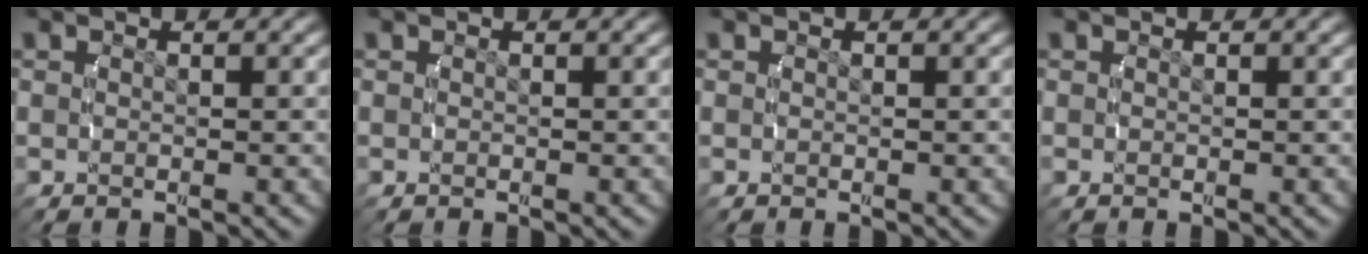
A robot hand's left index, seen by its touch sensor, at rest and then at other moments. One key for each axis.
{"total": 0.0}
{"total": 0.0}
{"total": 0.0}